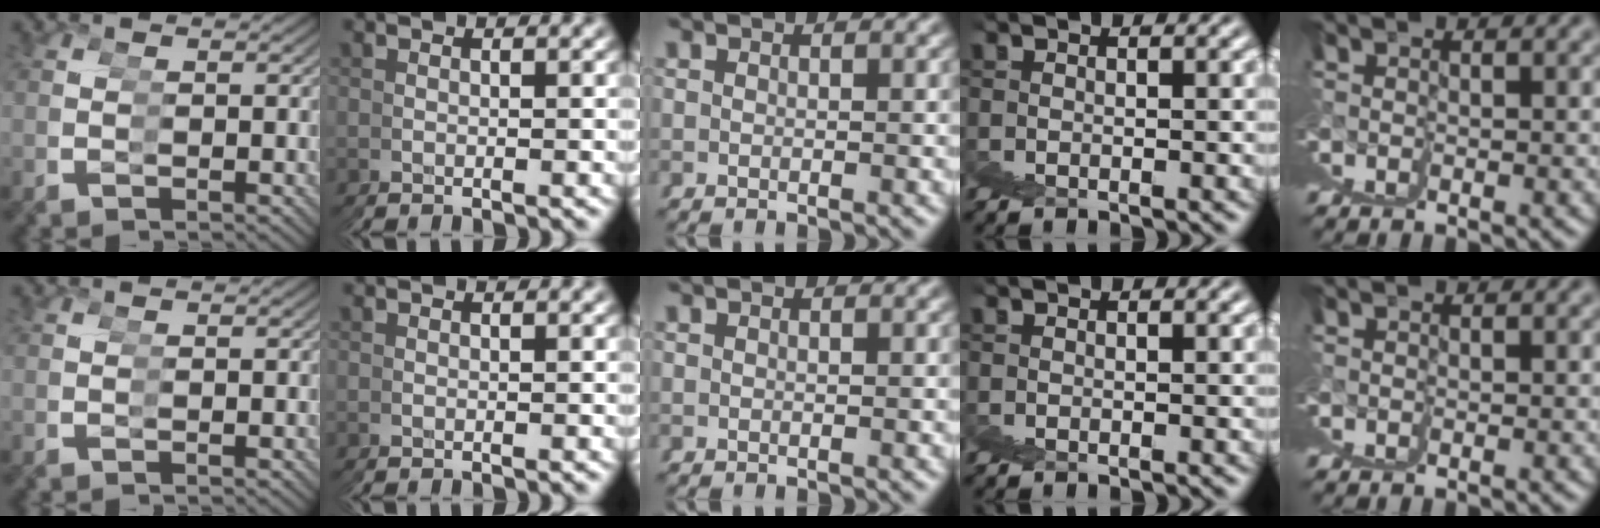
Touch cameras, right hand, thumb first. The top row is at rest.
{}